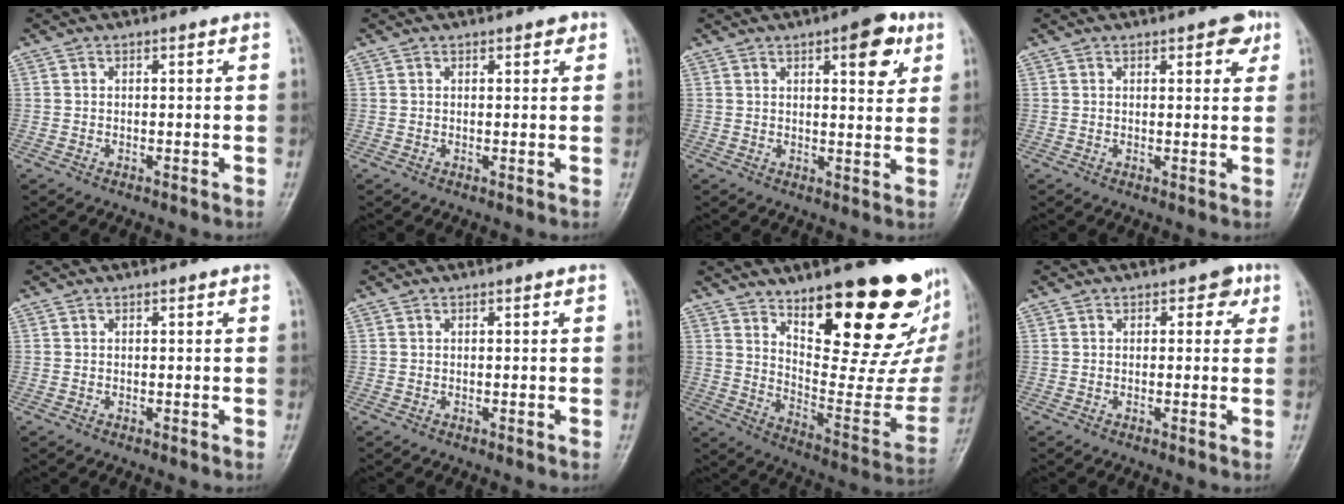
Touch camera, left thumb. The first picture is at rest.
{"total": 1.7, "force": [1.0, 0.8, 1.1], "torque": [-0.005, -0.002, 0.010]}
{"total": 8.2, "force": [3.9, 3.1, 6.5], "torque": [-0.063, -0.014, 0.046]}
{"total": 4.3, "force": [2.2, 1.8, 3.3], "torque": [-0.022, -0.006, 0.021]}
{"total": 0.0}
{"total": 0.0}
{"total": 27.9, "force": [16.9, 9.4, 20.2], "torque": [-0.230, -0.094, 0.259]}
{"total": 2.6, "force": [1.0, 1.8, 1.6], "torque": [0.005, 0.002, 0.003]}